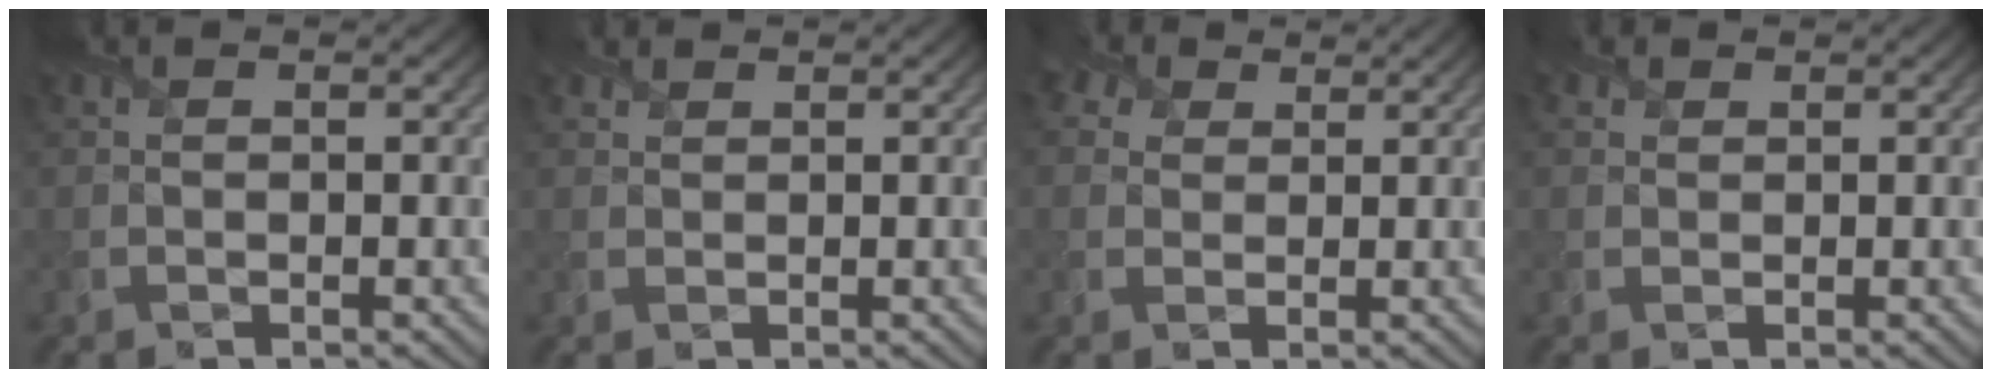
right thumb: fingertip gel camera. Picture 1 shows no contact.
{"total": 1.2, "force": [1.1, 0.5, 0.2], "torque": [-0.008, 0.002, 0.028]}
{"total": 4.2, "force": [2.5, 2.9, 1.8], "torque": [-0.055, 0.012, 0.040]}
{"total": 1.0, "force": [0.8, 0.7, 0.2], "torque": [-0.004, 0.000, 0.016]}